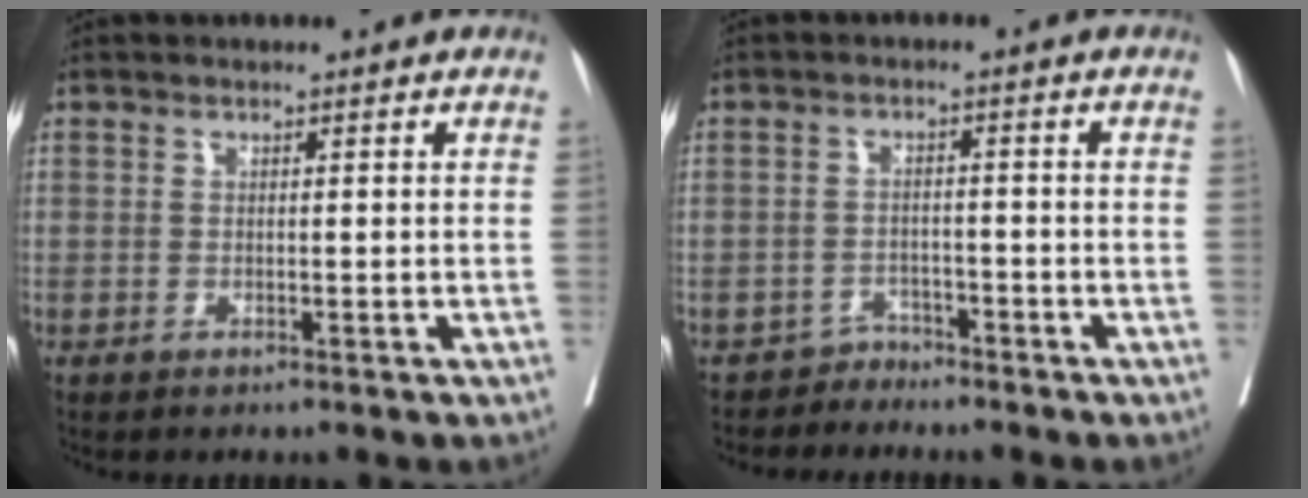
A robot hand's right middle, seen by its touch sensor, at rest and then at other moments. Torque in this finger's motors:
{"motor_torque": [-0.51, -0.61, -0.18, -0.06]}